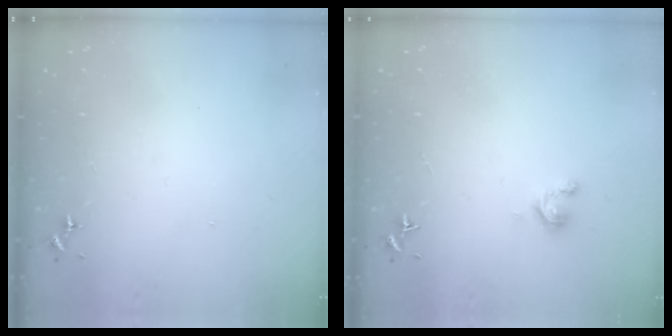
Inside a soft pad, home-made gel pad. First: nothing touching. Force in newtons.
{"total": 2.9, "press": 2.9, "slide": 0.3}